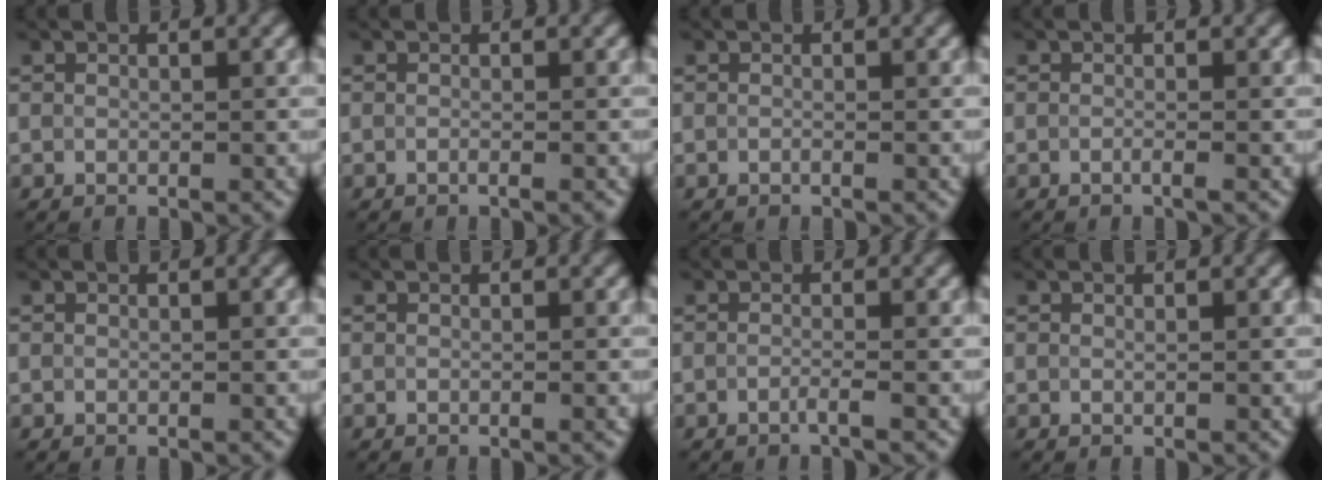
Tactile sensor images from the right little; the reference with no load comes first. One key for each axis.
{"total": 0.8, "fx": -0.6, "fy": 0.2, "fz": 0.5, "tx": 0.001, "ty": -0.008, "tz": -0.017}
{"total": 0.6, "fx": -0.5, "fy": -0.1, "fz": 0.0, "tx": 0.000, "ty": -0.008, "tz": -0.013}
{"total": 0.8, "fx": -0.8, "fy": -0.1, "fz": 0.1, "tx": -0.001, "ty": -0.007, "tz": -0.016}
{"total": 0.0}
{"total": 1.1, "fx": -0.2, "fy": 0.5, "fz": 0.9, "tx": -0.001, "ty": 0.001, "tz": -0.011}
{"total": 1.2, "fx": -1.1, "fy": -0.3, "fz": 0.0, "tx": -0.001, "ty": -0.003, "tz": -0.023}
{"total": 0.0}